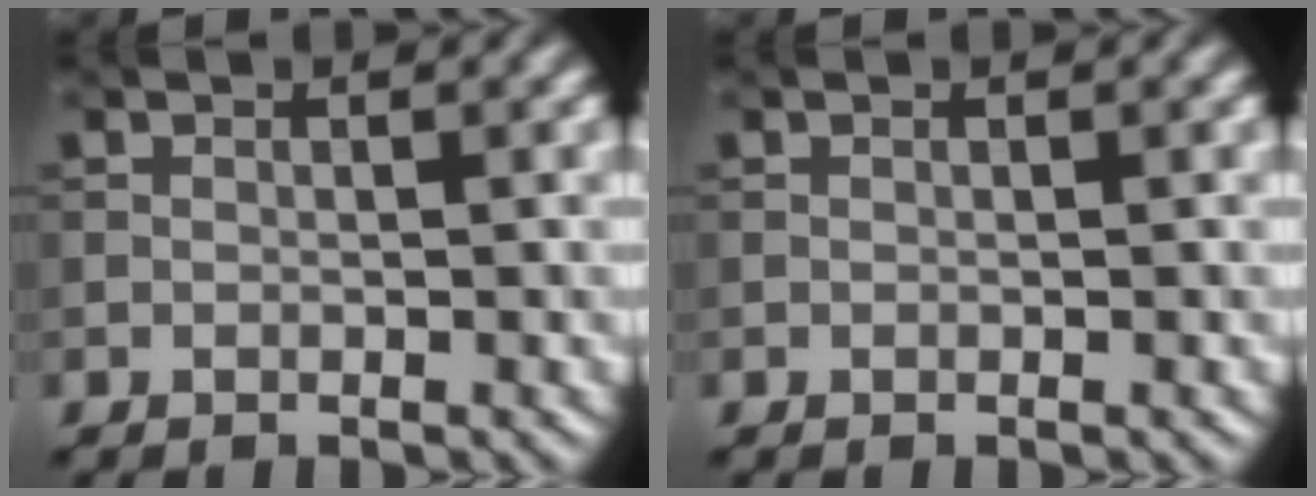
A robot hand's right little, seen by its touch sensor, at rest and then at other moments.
{"total": 0.0}